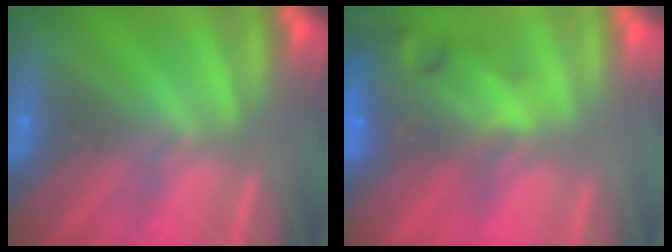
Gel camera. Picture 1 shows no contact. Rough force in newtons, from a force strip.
{"total": 7.9}